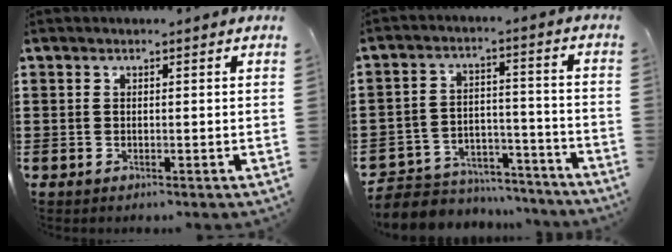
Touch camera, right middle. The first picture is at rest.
{"total": 5.7, "force": [-5.5, 1.7, 0.1], "torque": [-0.011, 0.014, -0.114]}